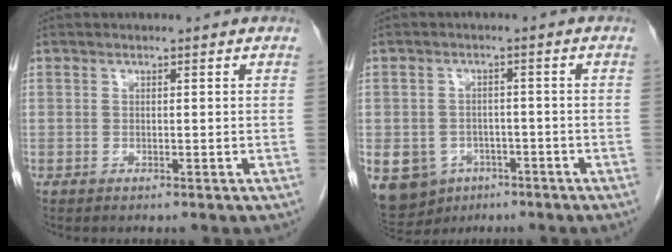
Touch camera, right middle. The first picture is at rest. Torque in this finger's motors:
{"motor_torque": [1.13, -1.01, 0.49, 0.09]}